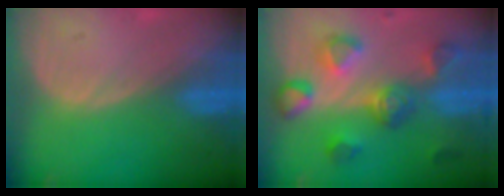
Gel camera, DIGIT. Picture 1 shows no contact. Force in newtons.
{"total": 8.2, "press": 8.1, "slide": 1.2}